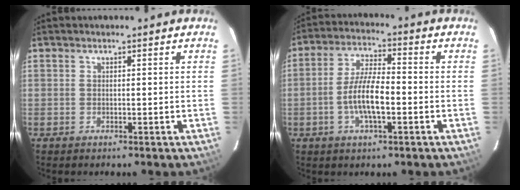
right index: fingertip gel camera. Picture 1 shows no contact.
{"total": 8.5, "force": [-2.4, 2.5, 7.8], "torque": [-0.156, 0.003, -0.044]}